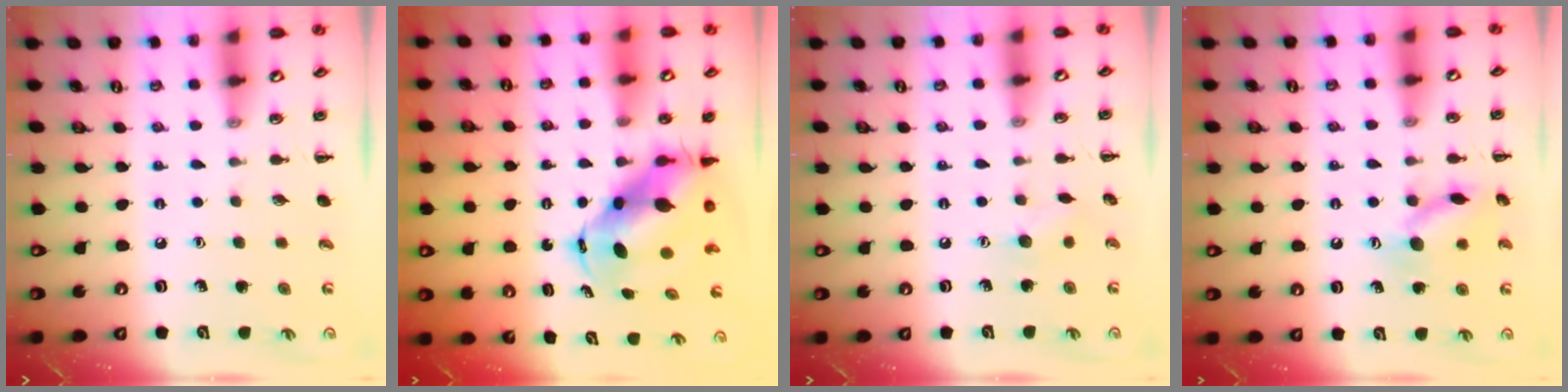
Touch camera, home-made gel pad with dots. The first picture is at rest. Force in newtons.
{"total": 8.6, "press": 8.2, "slide": 2.4}
{"total": 5.1, "press": 4.9, "slide": 1.2}
{"total": 11.6, "press": 11.6, "slide": 0.8}